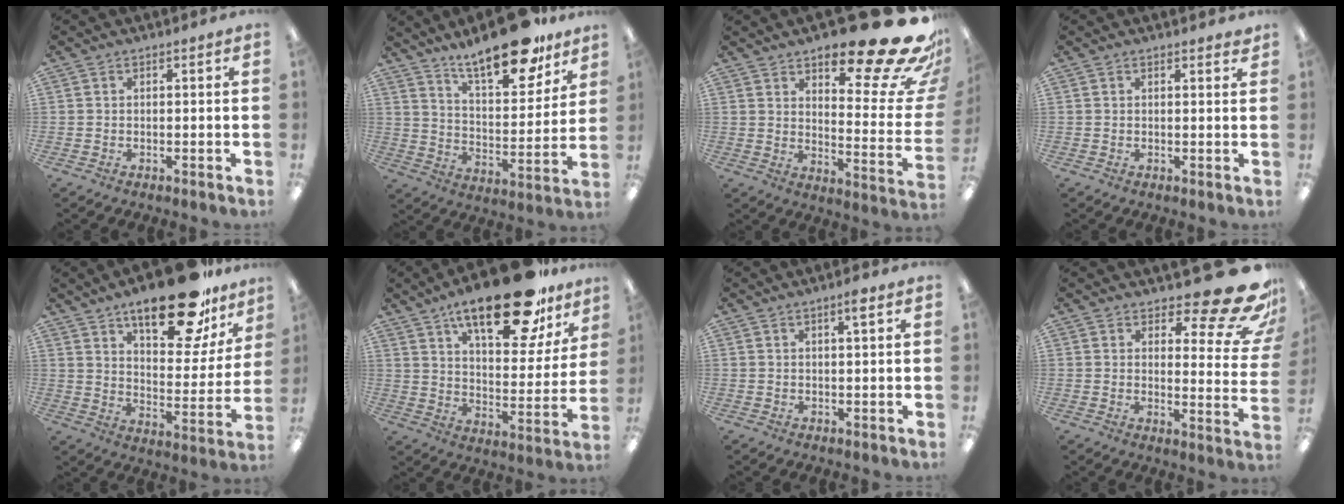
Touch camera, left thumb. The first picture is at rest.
{"total": 19.2, "force": [15.1, 6.1, 10.1], "torque": [-0.150, -0.099, 0.254]}
{"total": 22.8, "force": [15.6, 6.4, 15.3], "torque": [-0.187, -0.116, 0.245]}
{"total": 1.2, "force": [1.0, 0.2, 0.6], "torque": [0.003, -0.007, 0.014]}
{"total": 22.9, "force": [16.5, 8.2, 13.6], "torque": [-0.191, -0.101, 0.270]}
{"total": 24.3, "force": [17.0, 8.5, 15.1], "torque": [-0.225, -0.101, 0.280]}
{"total": 2.8, "force": [1.7, 0.4, 2.2], "torque": [-0.040, 0.000, 0.026]}
{"total": 16.5, "force": [11.1, 5.2, 11.1], "torque": [-0.135, -0.082, 0.182]}